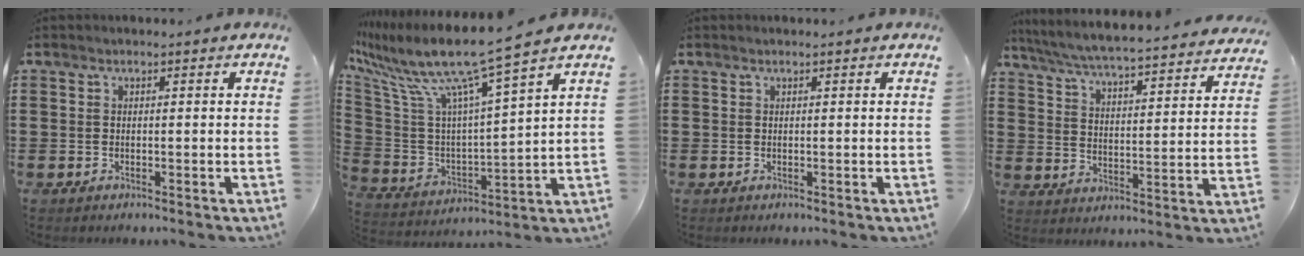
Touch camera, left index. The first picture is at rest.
{"total": 10.8, "force": [8.6, -0.4, 6.5], "torque": [-0.165, -0.065, 0.136]}
{"total": 0.0}
{"total": 5.1, "force": [4.9, -0.4, 1.4], "torque": [-0.054, -0.040, 0.077]}